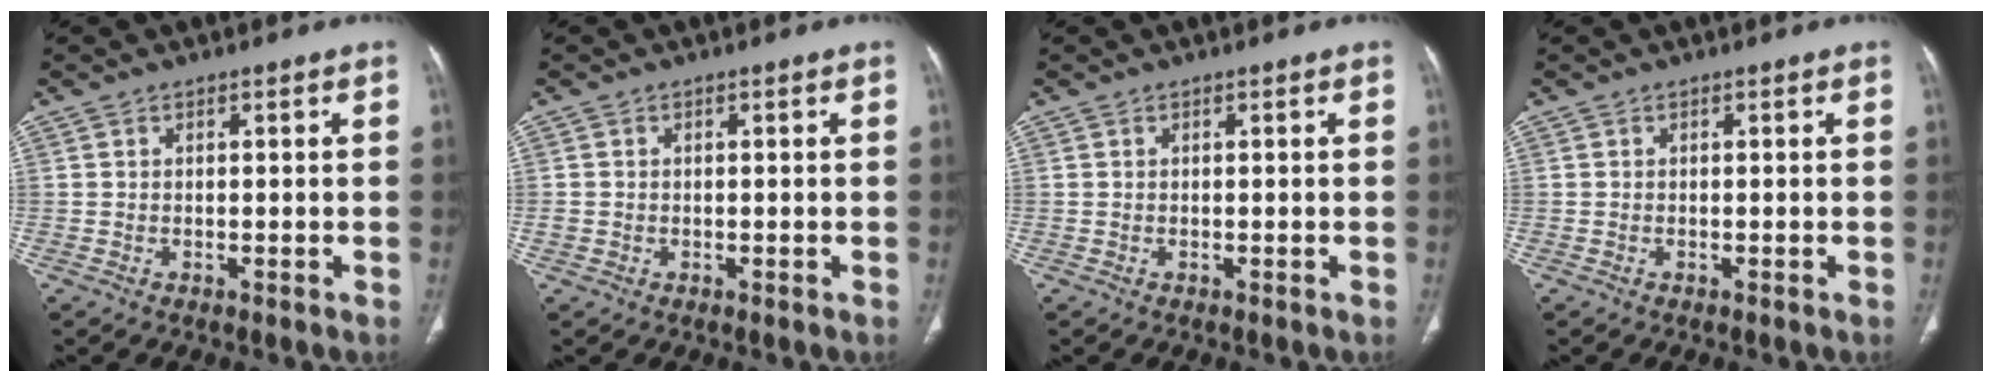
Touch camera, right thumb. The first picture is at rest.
{"total": 1.2, "force": [-0.1, 1.2, 0.4], "torque": [-0.008, 0.002, -0.001]}
{"total": 0.0}
{"total": 0.0}